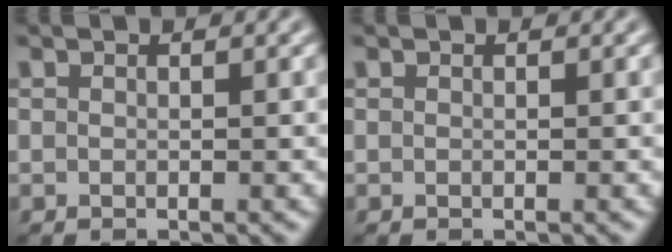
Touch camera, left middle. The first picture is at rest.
{"total": 0.0}